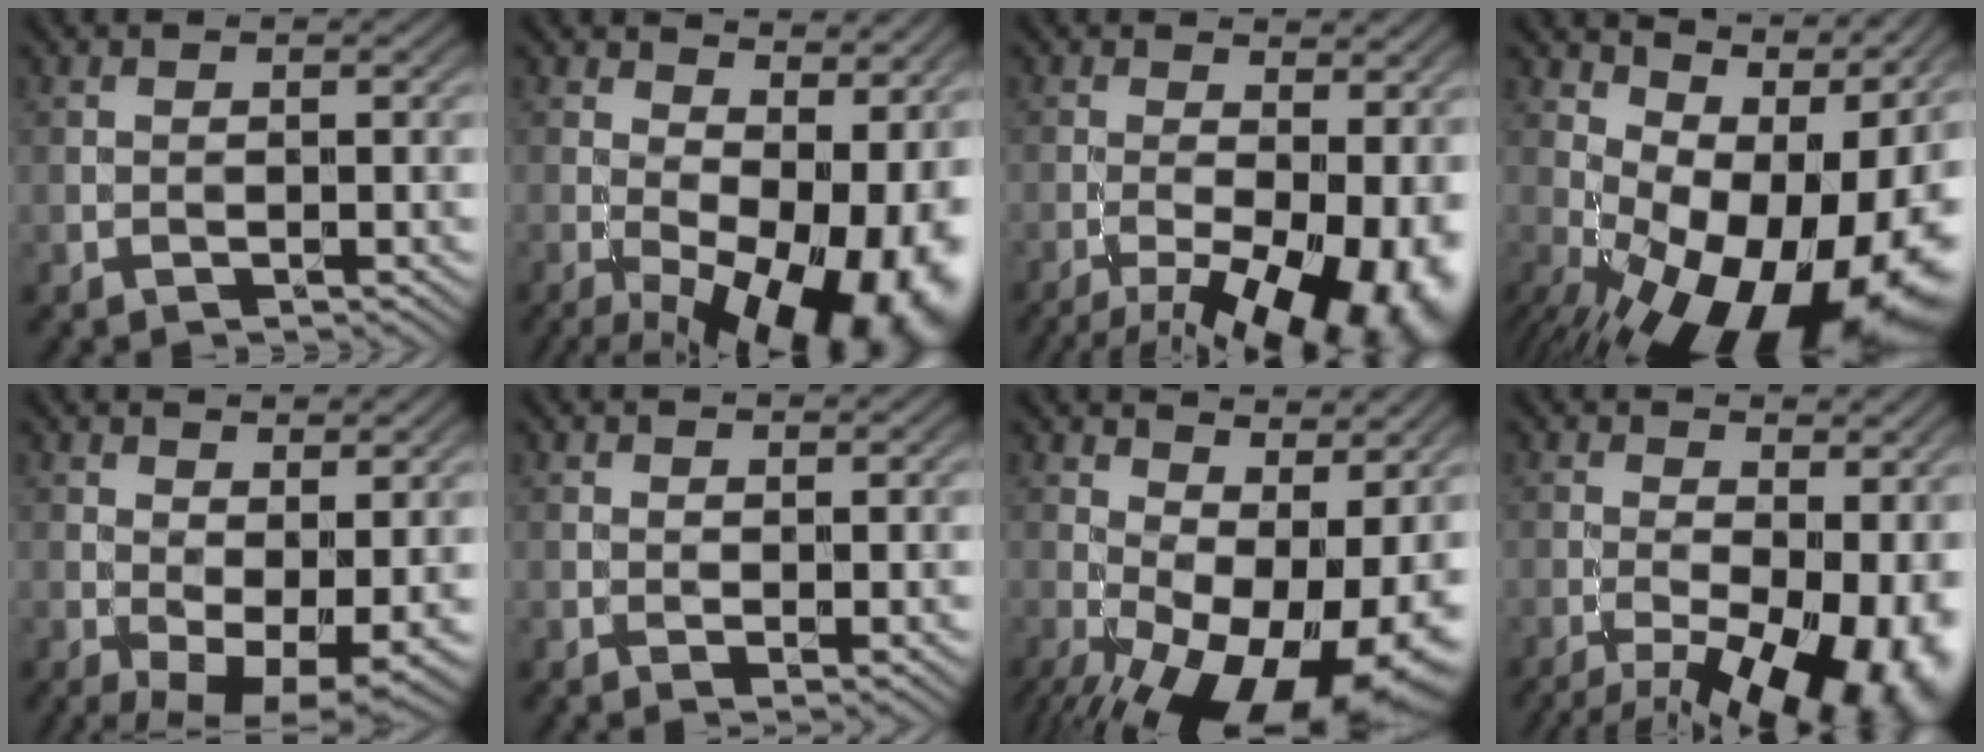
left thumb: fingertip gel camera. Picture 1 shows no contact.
{"total": 18.1, "force": [-0.9, 9.3, 15.5], "torque": [-0.175, -0.010, 0.026]}
{"total": 16.2, "force": [-6.3, 6.9, 13.2], "torque": [-0.195, -0.022, -0.070]}
{"total": 17.8, "force": [-0.6, 10.2, 14.6], "torque": [-0.138, 0.011, 0.020]}
{"total": 9.2, "force": [0.3, 4.7, 7.9], "torque": [-0.128, -0.015, 0.024]}
{"total": 1.8, "force": [0.8, 0.7, 1.4], "torque": [-0.032, -0.006, 0.020]}
{"total": 16.6, "force": [-1.4, 8.5, 14.2], "torque": [-0.202, -0.016, 0.008]}
{"total": 16.7, "force": [-5.6, 7.5, 13.8], "torque": [-0.195, -0.020, -0.055]}